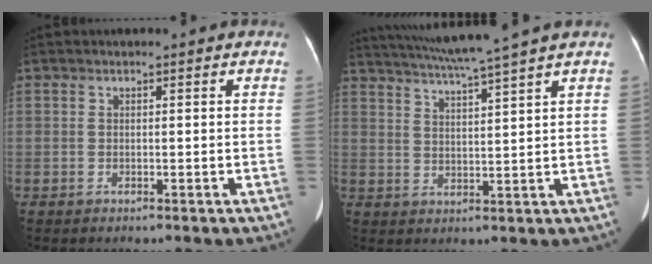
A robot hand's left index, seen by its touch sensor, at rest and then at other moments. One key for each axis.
{"total": 10.0, "fx": 8.4, "fy": -2.2, "fz": 4.8, "tx": -0.087, "ty": 0.002, "tz": 0.133}